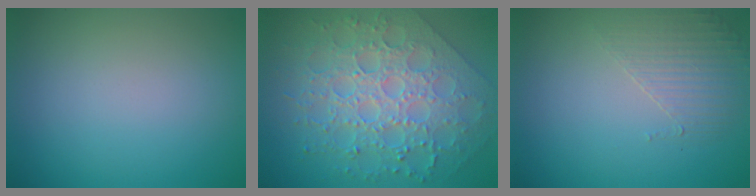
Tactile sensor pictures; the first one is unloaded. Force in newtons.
{"total": 8.4, "press": 6.1, "slide": 5.8}
{"total": 1.7, "press": 0.9, "slide": 1.4}